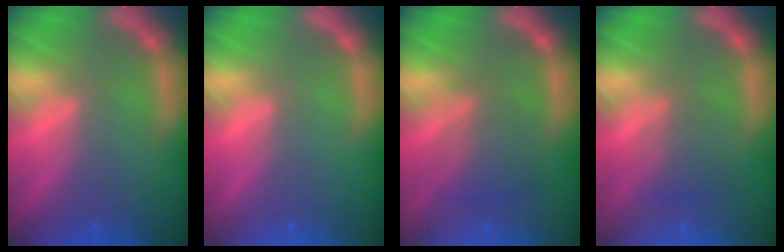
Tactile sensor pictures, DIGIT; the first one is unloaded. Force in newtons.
{"total": 0.0}
{"total": 3.5}
{"total": 2.5}